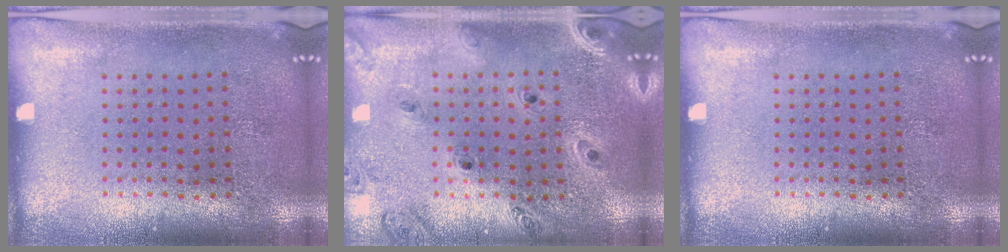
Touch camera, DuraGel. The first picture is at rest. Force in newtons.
{"total": 1.2, "press": 1.2, "slide": 0.2}
{"total": 0.0}